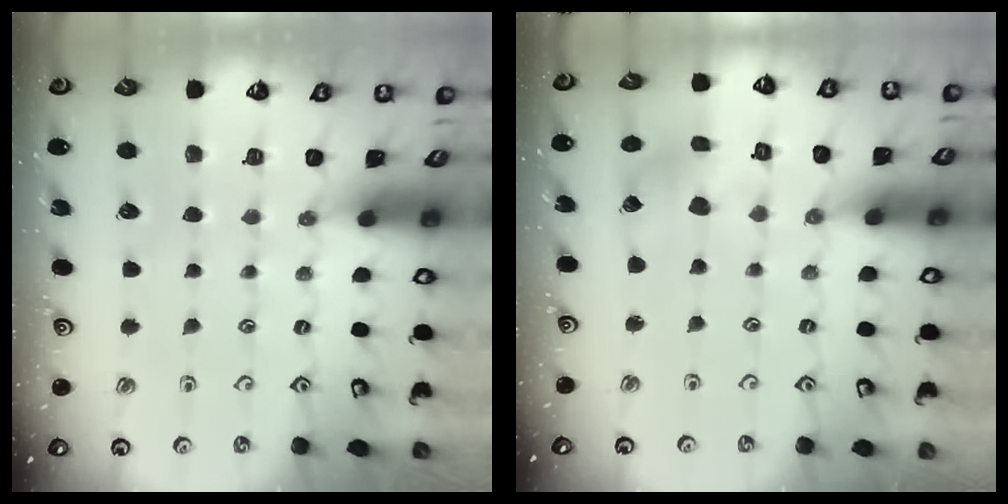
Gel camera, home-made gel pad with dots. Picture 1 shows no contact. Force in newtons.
{"total": 3.8, "press": 3.7, "slide": 0.4}